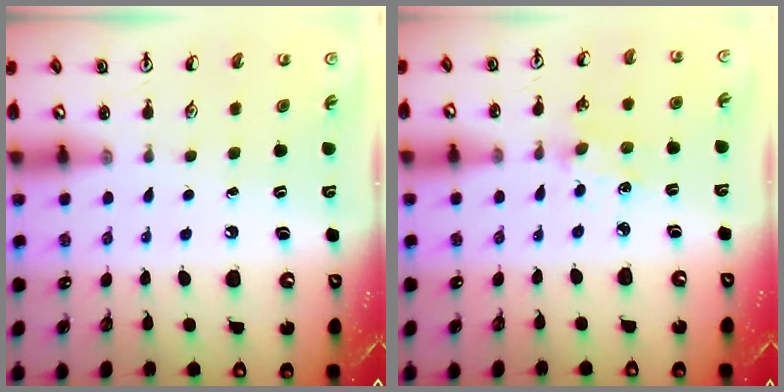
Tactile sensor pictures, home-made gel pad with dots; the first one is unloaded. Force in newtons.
{"total": 3.4, "press": 3.3, "slide": 0.5}